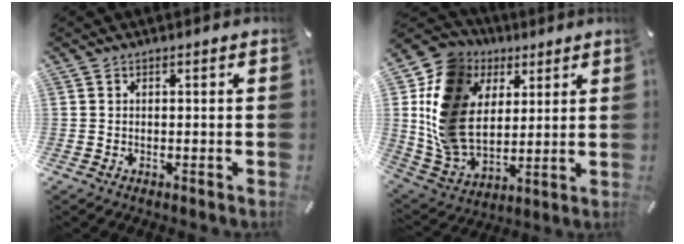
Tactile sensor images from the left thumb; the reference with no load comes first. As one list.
[{"total": 16.7, "force": [3.1, 13.9, 8.8], "torque": [-0.215, -0.020, 0.064]}]